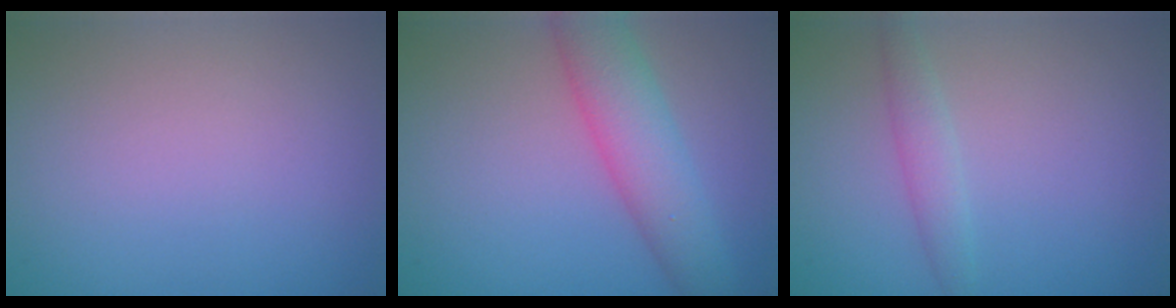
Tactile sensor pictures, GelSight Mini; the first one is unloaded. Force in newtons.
{"total": 5.6, "press": 5.6, "slide": 0.1}
{"total": 1.8, "press": 1.8, "slide": 0.1}